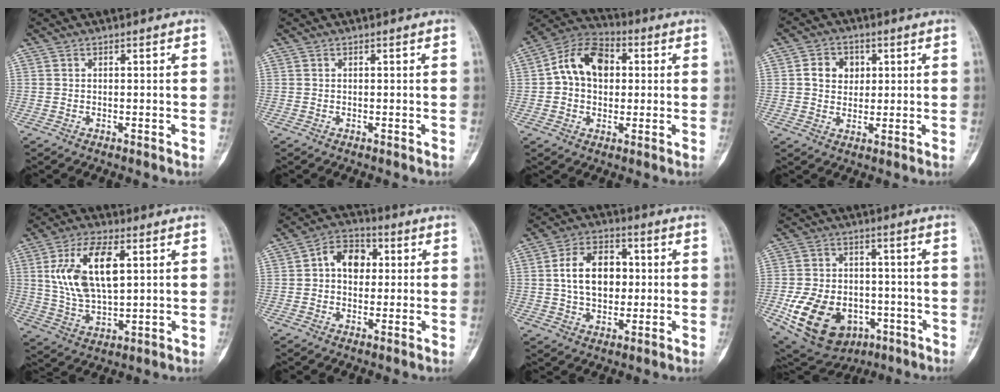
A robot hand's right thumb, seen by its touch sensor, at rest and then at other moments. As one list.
[{"total": 0.0}, {"total": 12.4, "force": [1.9, 8.8, 8.5], "torque": [-0.119, 0.023, 0.021]}, {"total": 5.8, "force": [1.3, 4.8, 2.9], "torque": [-0.020, 0.000, 0.019]}, {"total": 14.7, "force": [3.9, 7.1, 12.3], "torque": [-0.229, -0.008, 0.080]}, {"total": 8.3, "force": [1.3, 6.1, 5.4], "torque": [-0.058, 0.017, 0.011]}, {"total": 12.3, "force": [1.3, 8.3, 8.9], "torque": [-0.126, 0.011, 0.021]}, {"total": 17.9, "force": [-6.0, 12.7, 11.2], "torque": [-0.185, 0.020, -0.080]}]